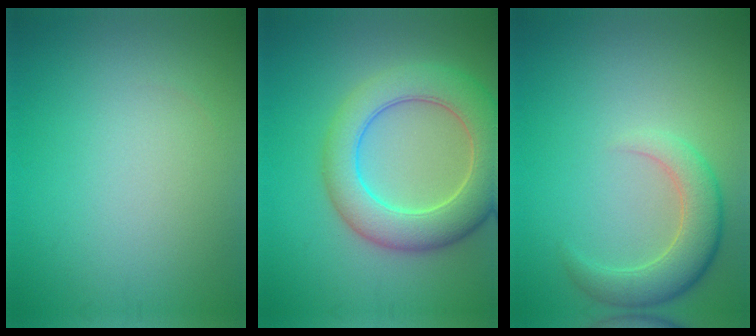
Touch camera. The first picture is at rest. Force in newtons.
{"total": 8.0, "press": 7.9, "slide": 0.6}
{"total": 4.4, "press": 4.3, "slide": 0.5}